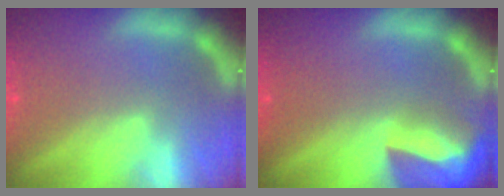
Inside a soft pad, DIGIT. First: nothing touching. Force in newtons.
{"total": 9.0}